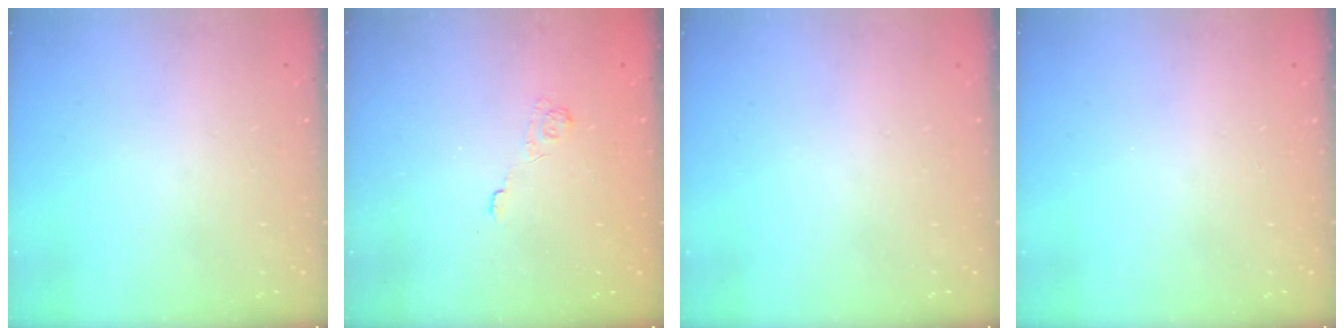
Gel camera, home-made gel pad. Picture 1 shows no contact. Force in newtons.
{"total": 2.7, "press": 2.3, "slide": 1.4}
{"total": 0.0}
{"total": 0.0}